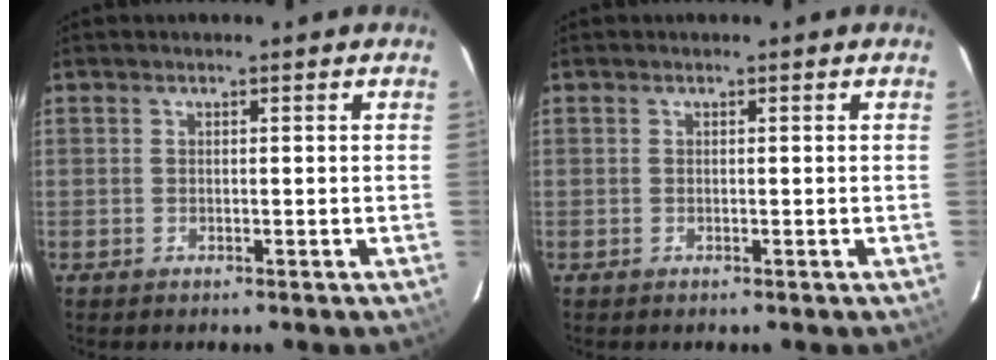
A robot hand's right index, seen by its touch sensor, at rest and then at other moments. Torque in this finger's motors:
{"motor_torque": [0.00, 0.00, 0.02, 0.00]}